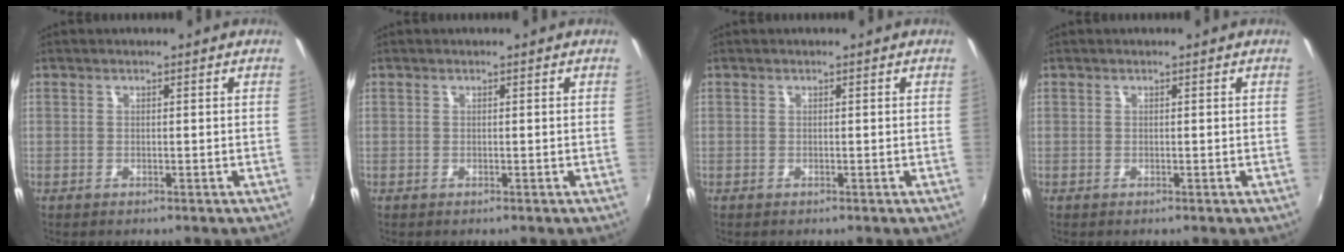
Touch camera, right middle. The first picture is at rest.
{"total": 0.0}
{"total": 0.0}
{"total": 0.0}